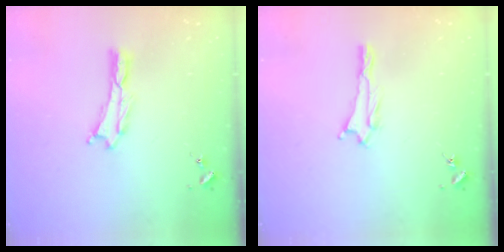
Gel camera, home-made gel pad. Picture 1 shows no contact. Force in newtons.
{"total": 1.0, "press": 1.0, "slide": 0.1}